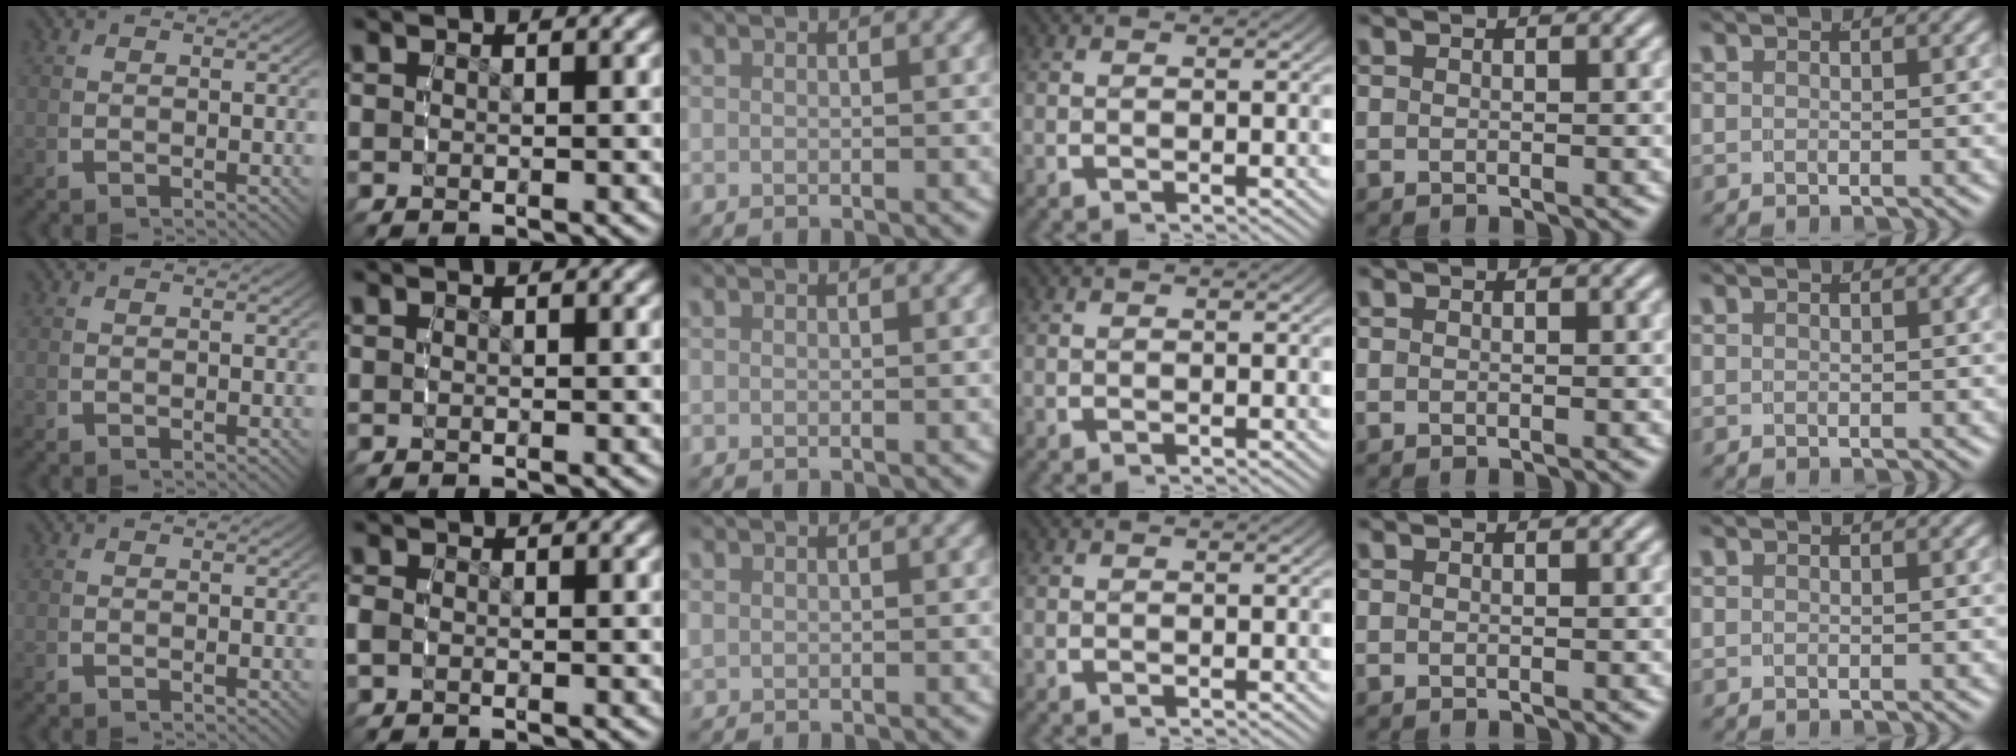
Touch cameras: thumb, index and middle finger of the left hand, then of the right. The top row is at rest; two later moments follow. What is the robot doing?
{"motion": "grasp_and_lifting", "object": "bottle cap"}